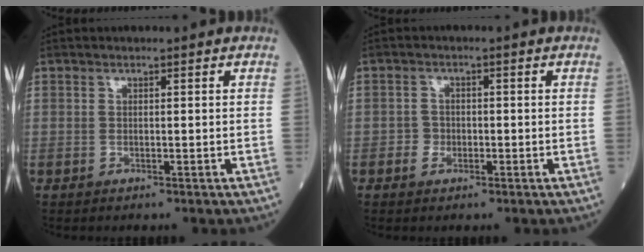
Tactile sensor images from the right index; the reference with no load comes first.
{"total": 1.7, "force": [-0.6, 1.5, 0.5], "torque": [0.000, 0.008, -0.011]}